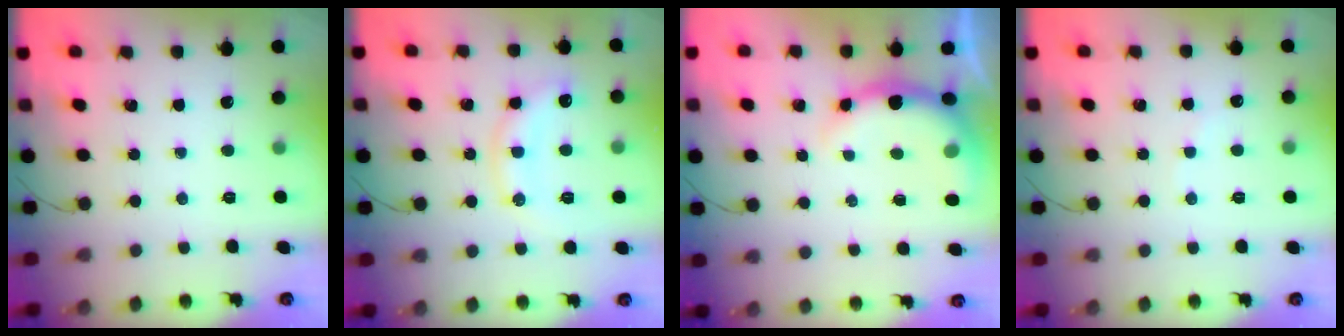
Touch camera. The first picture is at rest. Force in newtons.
{"total": 11.3, "press": 11.3, "slide": 0.6}
{"total": 7.4, "press": 7.2, "slide": 1.4}
{"total": 4.0, "press": 3.9, "slide": 0.8}